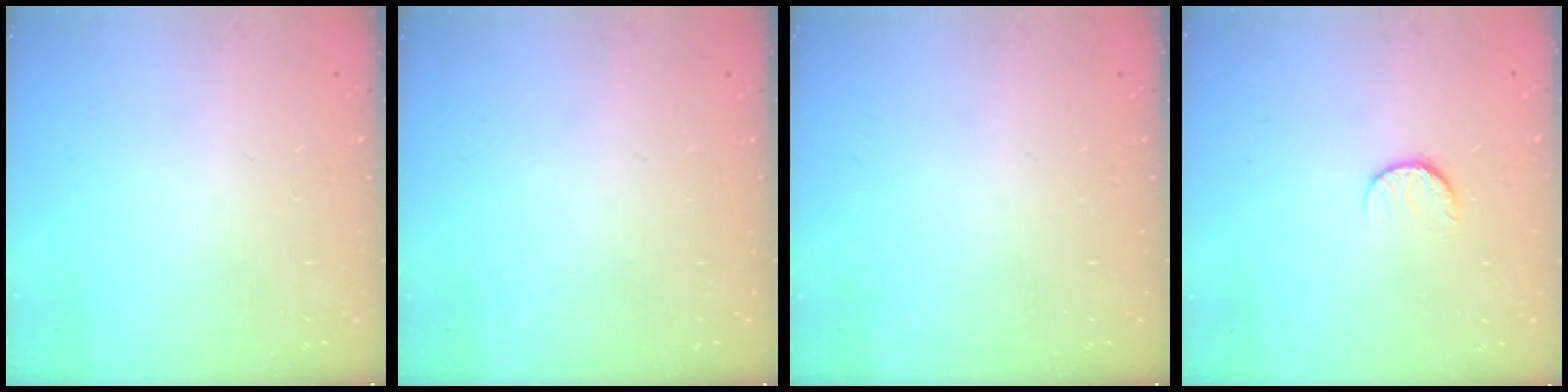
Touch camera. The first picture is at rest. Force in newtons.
{"total": 0.0}
{"total": 0.0}
{"total": 6.9, "press": 6.9, "slide": 0.6}